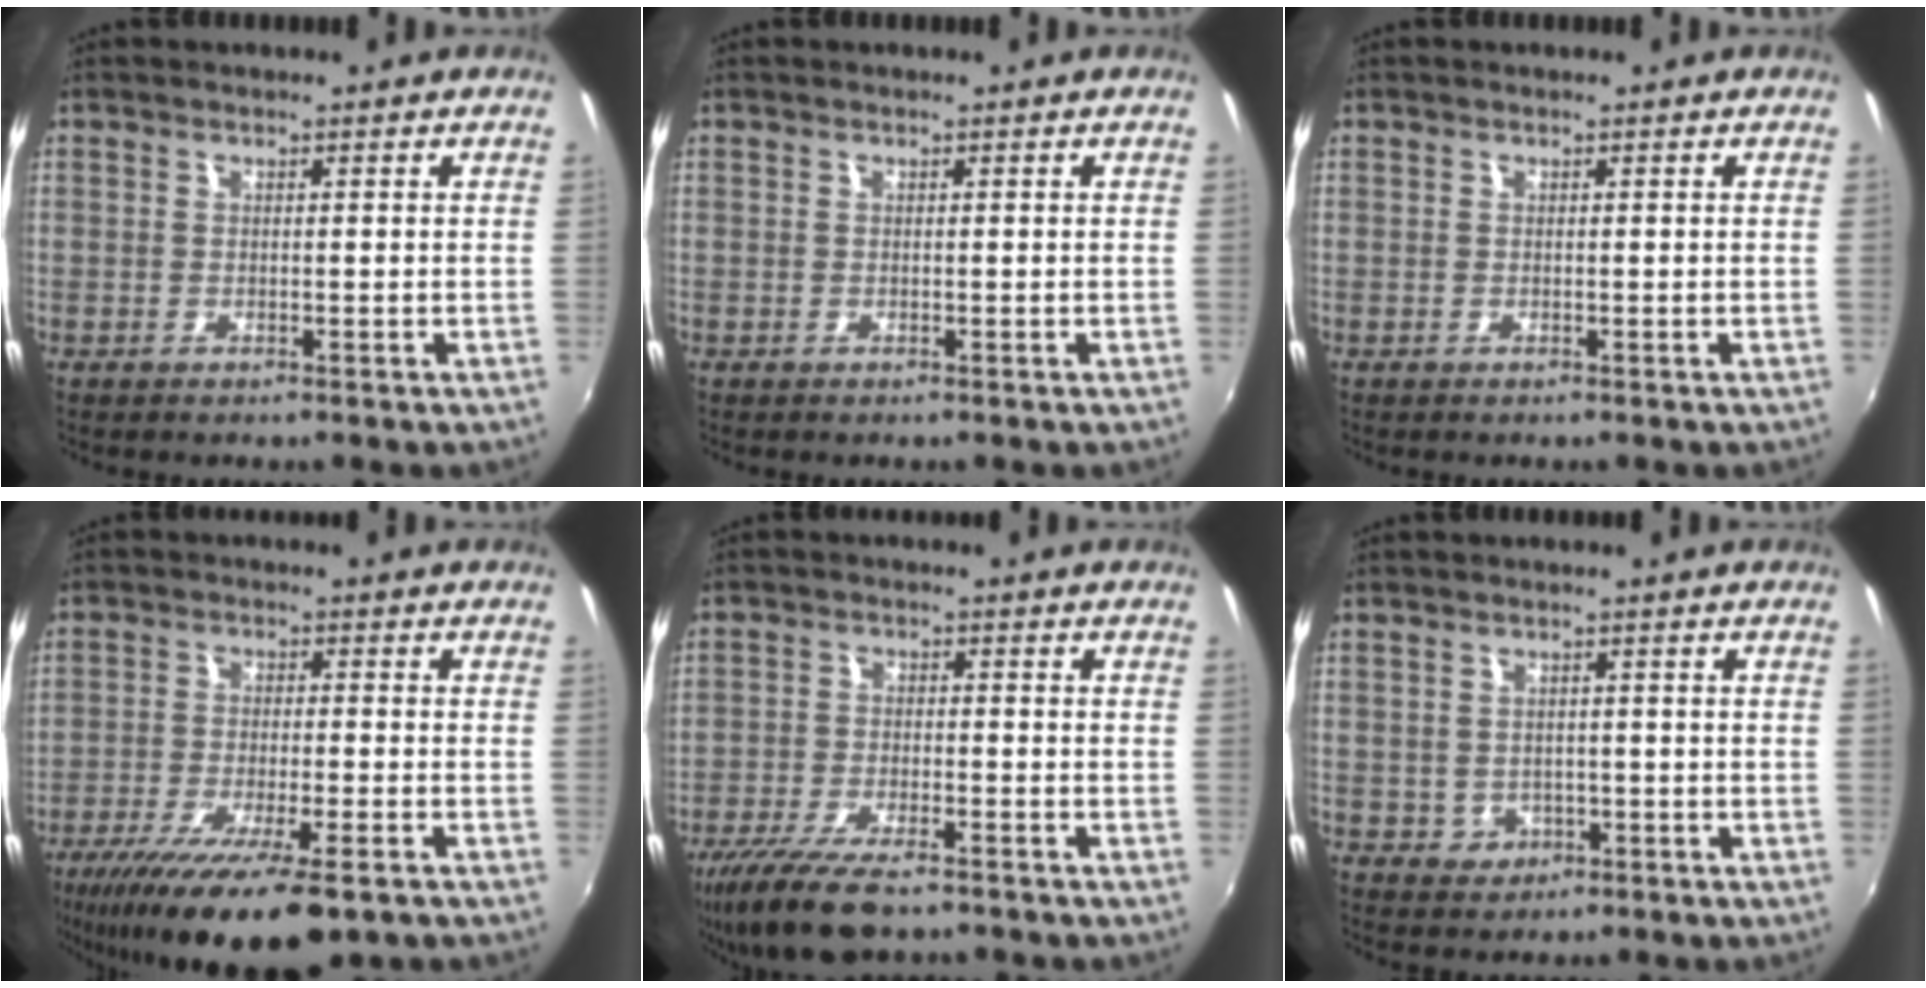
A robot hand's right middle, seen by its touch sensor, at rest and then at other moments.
{"total": 0.0}
{"total": 0.0}
{"total": 15.7, "force": [-10.5, 3.0, 11.4], "torque": [-0.220, -0.056, -0.175]}
{"total": 12.0, "force": [-9.0, 3.5, 7.1], "torque": [-0.164, -0.036, -0.164]}
{"total": 3.2, "force": [-0.9, 3.0, 0.7], "torque": [-0.021, 0.002, -0.006]}